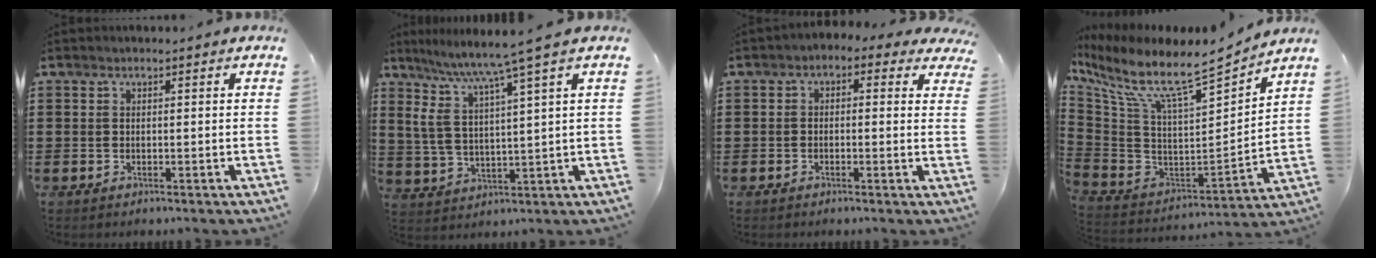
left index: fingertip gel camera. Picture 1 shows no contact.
{"total": 7.0, "force": [4.8, -0.2, 5.0], "torque": [-0.119, -0.033, 0.075]}
{"total": 1.4, "force": [-0.7, 0.9, 0.9], "torque": [-0.021, 0.010, -0.018]}
{"total": 9.2, "force": [6.8, 1.2, 6.2], "torque": [-0.146, -0.062, 0.108]}